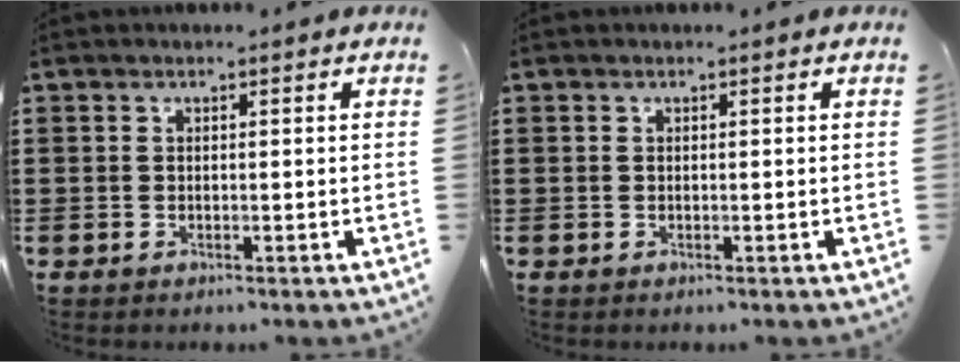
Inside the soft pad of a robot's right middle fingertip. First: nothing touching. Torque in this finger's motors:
{"motor_torque": [0.05, -0.04, 0.03, -0.01]}